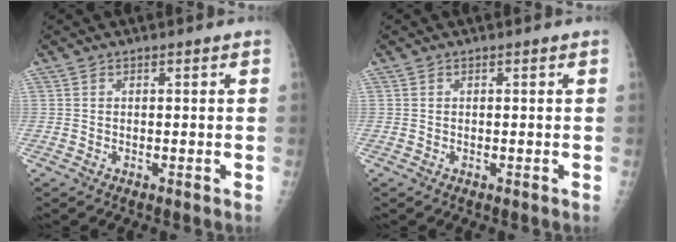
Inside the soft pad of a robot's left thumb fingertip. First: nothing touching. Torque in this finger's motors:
{"motor_torque": [0.04, 0.05, 0.01, -0.01, 0.00]}